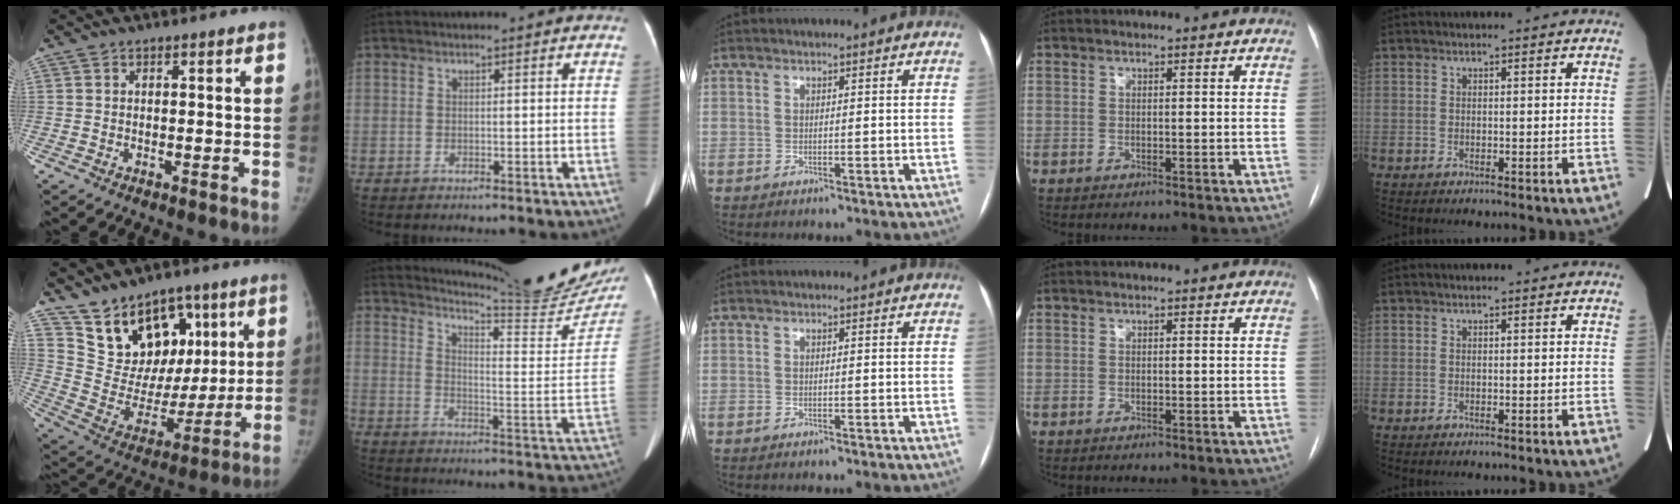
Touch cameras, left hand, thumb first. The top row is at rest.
{"thumb": {"total": 18.6, "force": [10.8, 12.7, 8.4], "torque": [-0.083, -0.044, 0.203]}, "index": {"total": 19.9, "force": [18.7, 0.5, 6.8], "torque": [-0.106, -0.093, 0.231]}}